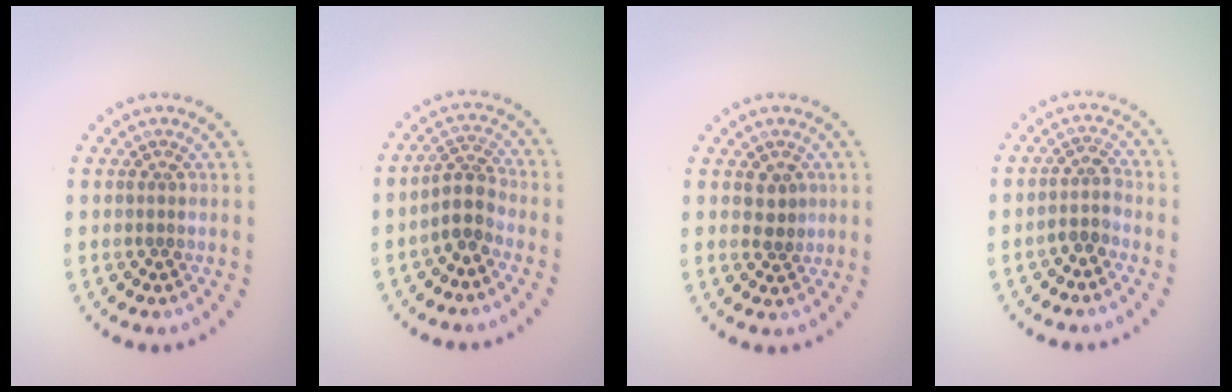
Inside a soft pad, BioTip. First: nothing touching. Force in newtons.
{"total": 2.5, "press": 2.0, "slide": 1.5}
{"total": 1.6, "press": 1.5, "slide": 0.7}
{"total": 1.9, "press": 1.5, "slide": 1.1}